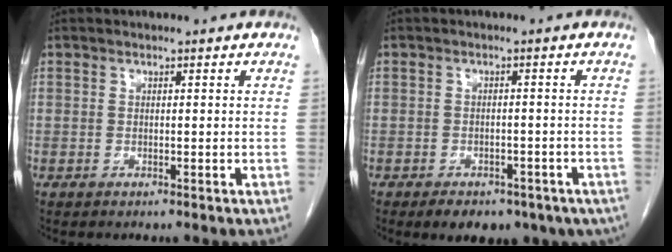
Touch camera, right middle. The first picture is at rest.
{"total": 12.1, "force": [-7.9, 6.9, 6.0], "torque": [-0.090, 0.001, -0.090]}